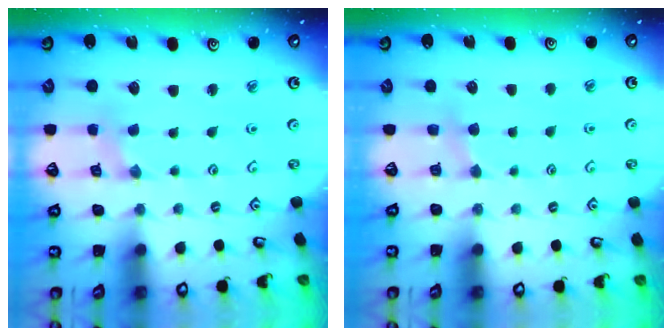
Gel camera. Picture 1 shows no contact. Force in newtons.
{"total": 3.7, "press": 3.7, "slide": 0.5}